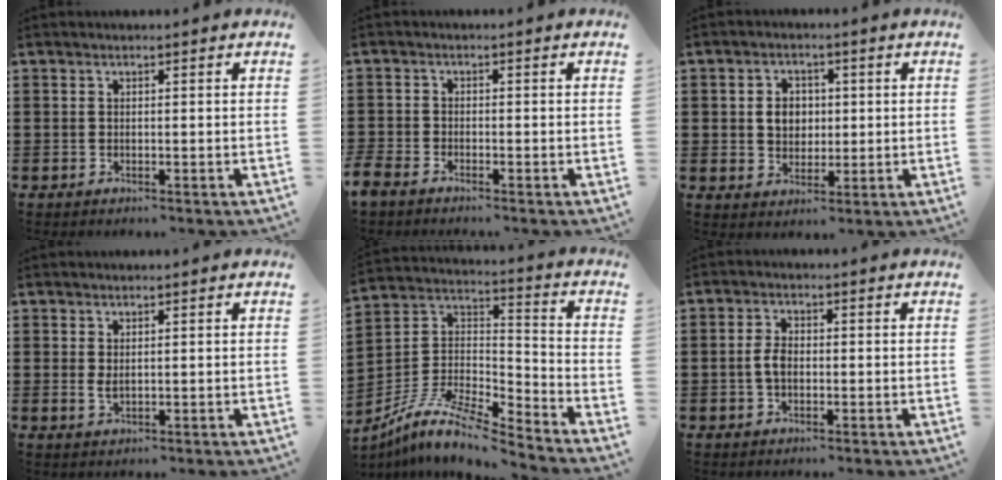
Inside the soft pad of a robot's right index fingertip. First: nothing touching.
{"total": 1.9, "force": [-1.9, 0.1, -0.1], "torque": [-0.010, -0.002, -0.042]}
{"total": 4.2, "force": [0.3, 3.5, 2.3], "torque": [-0.047, 0.009, -0.001]}
{"total": 1.4, "force": [0.4, 0.6, 1.2], "torque": [-0.025, 0.002, 0.008]}
{"total": 9.5, "force": [-8.4, 1.4, 4.4], "torque": [-0.100, 0.004, -0.174]}
{"total": 3.0, "force": [-0.4, 1.6, 2.5], "torque": [-0.055, 0.002, -0.010]}